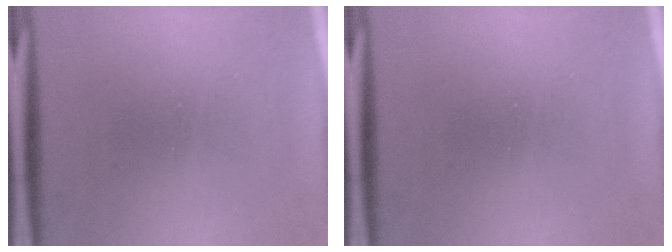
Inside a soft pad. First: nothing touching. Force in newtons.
{"total": 0.0}